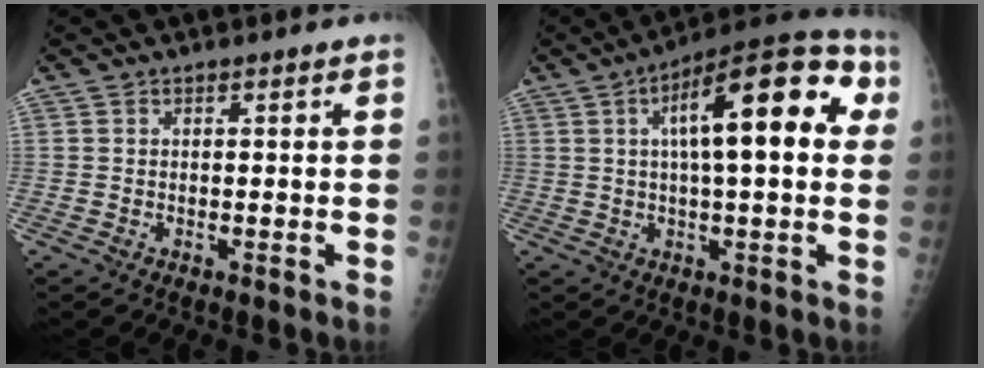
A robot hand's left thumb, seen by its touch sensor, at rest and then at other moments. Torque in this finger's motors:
{"motor_torque": [1.04, 1.54, 1.40, -0.71, 0.45]}